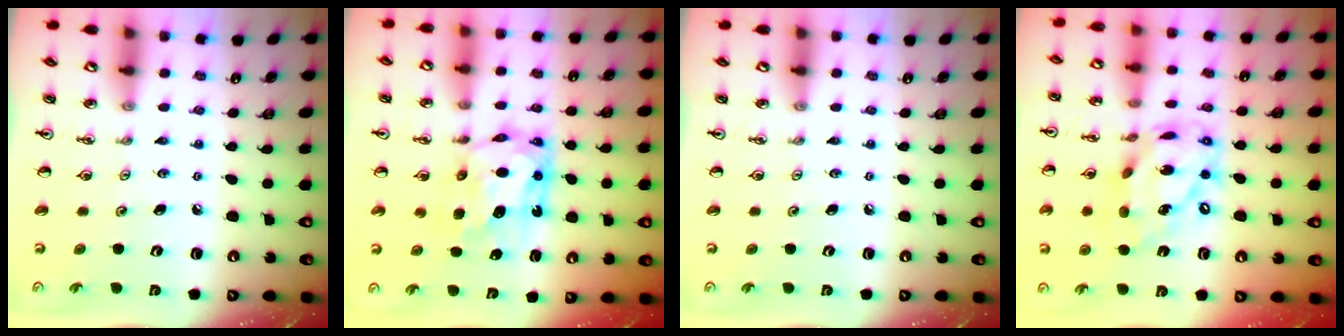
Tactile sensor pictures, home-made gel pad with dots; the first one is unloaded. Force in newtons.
{"total": 7.7, "press": 7.7, "slide": 0.8}
{"total": 0.0}
{"total": 18.4, "press": 18.3, "slide": 1.6}